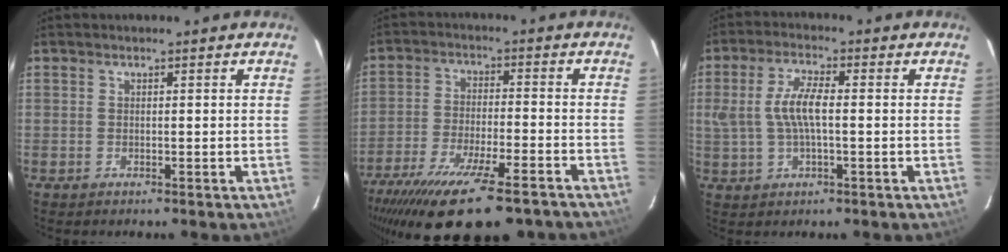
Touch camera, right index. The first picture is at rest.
{"total": 22.4, "force": [-16.8, 5.5, 13.7], "torque": [-0.261, -0.064, -0.260]}
{"total": 7.1, "force": [0.1, 2.4, 6.7], "torque": [-0.135, 0.006, 0.006]}